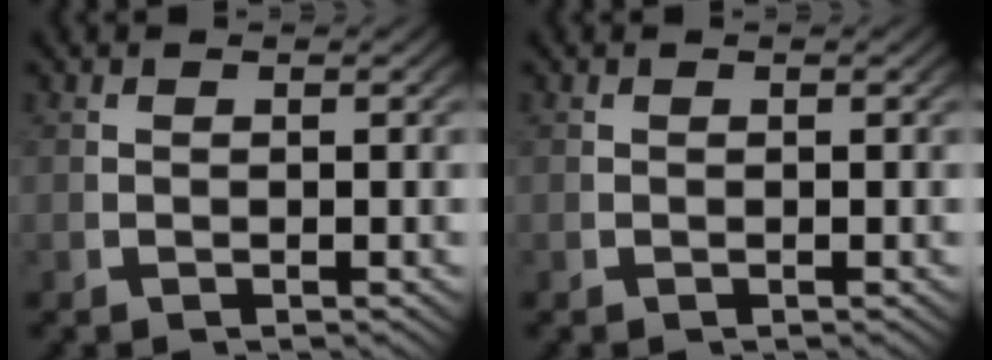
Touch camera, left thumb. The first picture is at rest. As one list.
[{"total": 0.0}]